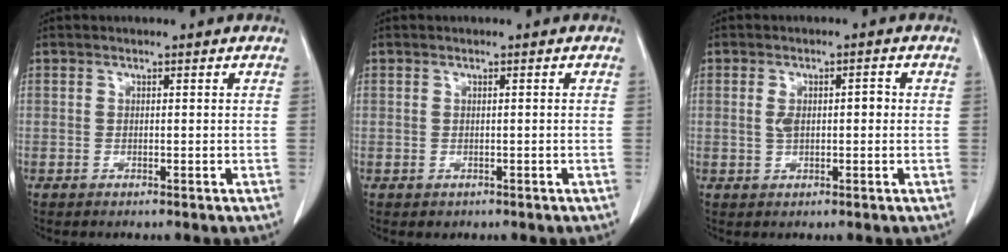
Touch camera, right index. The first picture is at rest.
{"total": 0.7, "force": [-0.2, 0.6, 0.1], "torque": [-0.002, 0.003, 0.000]}
{"total": 3.5, "force": [0.1, 1.6, 3.1], "torque": [-0.063, 0.017, 0.006]}